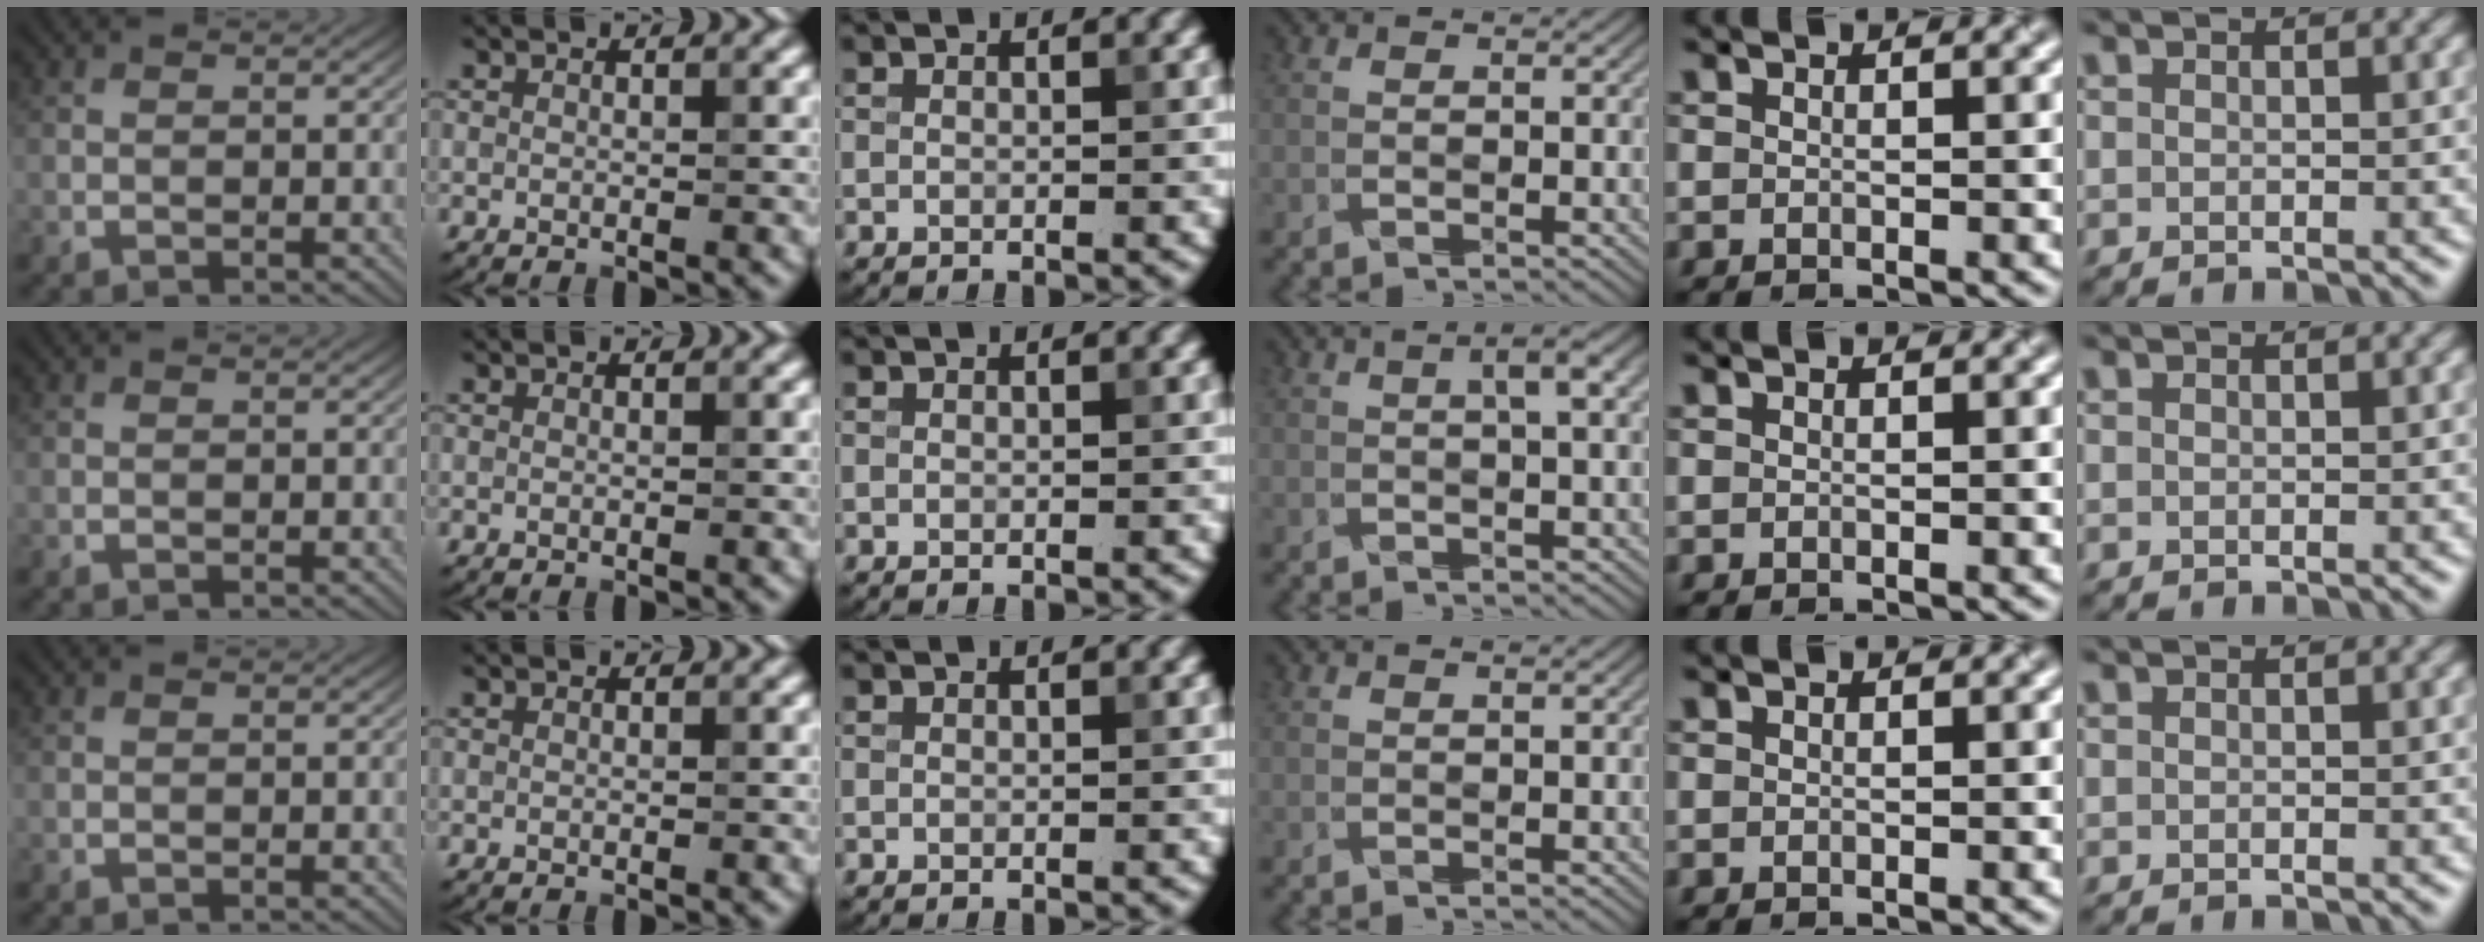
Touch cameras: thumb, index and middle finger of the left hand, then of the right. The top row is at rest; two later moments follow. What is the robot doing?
{"motion": "pour", "object": "sugar"}